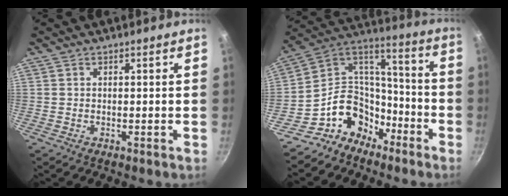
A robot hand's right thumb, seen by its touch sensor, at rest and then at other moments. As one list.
[{"total": 15.0, "force": [-9.3, 10.7, 4.9], "torque": [-0.035, 0.107, -0.175]}]